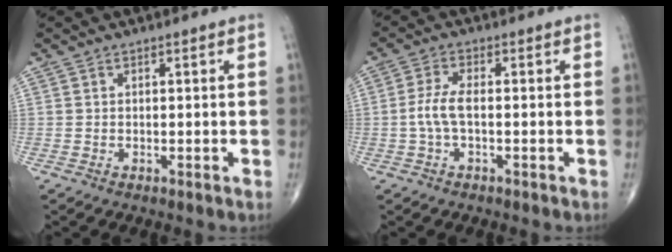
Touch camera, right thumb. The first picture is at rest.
{"total": 4.3, "force": [-0.7, 1.5, 4.0], "torque": [-0.097, 0.008, -0.019]}